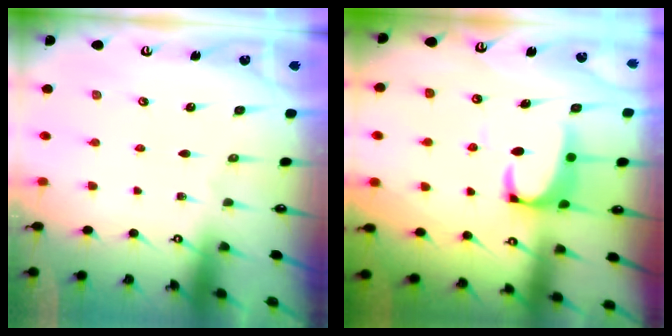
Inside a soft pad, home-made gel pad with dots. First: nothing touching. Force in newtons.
{"total": 2.2, "press": 2.0, "slide": 0.9}